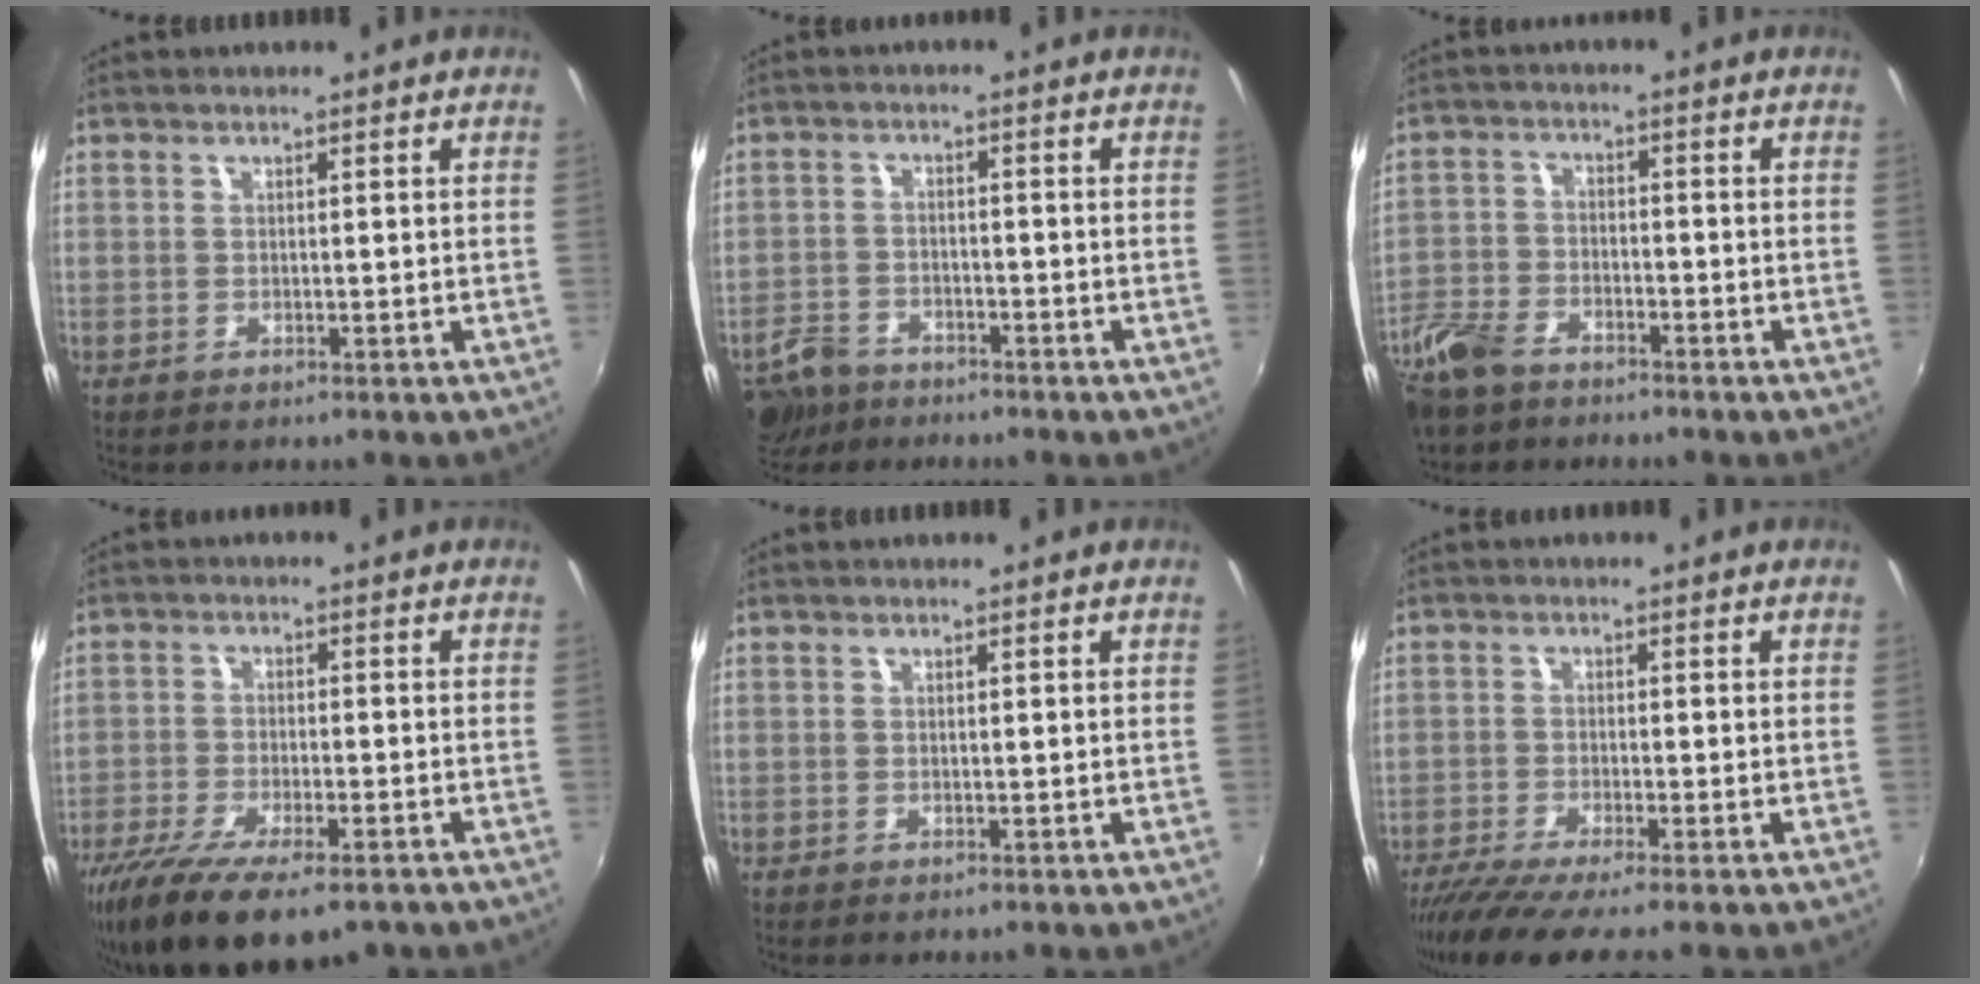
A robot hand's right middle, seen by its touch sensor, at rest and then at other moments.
{"total": 7.2, "force": [-5.5, 3.8, 2.5], "torque": [-0.076, 0.002, -0.097]}
{"total": 9.1, "force": [-6.6, 4.5, 4.2], "torque": [-0.111, -0.005, -0.135]}
{"total": 15.9, "force": [-11.2, 5.2, 10.1], "torque": [-0.210, -0.055, -0.185]}
{"total": 0.0}
{"total": 7.2, "force": [-5.9, -0.4, 4.1], "torque": [-0.098, -0.034, -0.104]}